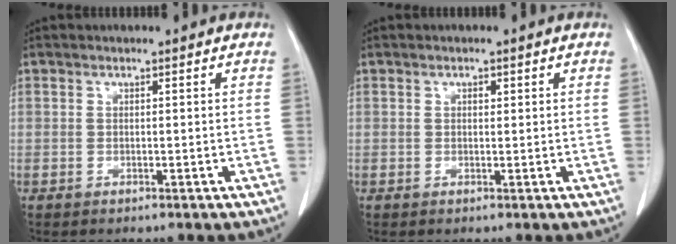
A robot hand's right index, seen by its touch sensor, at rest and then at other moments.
{"total": 0.8, "force": [0.3, 0.5, 0.5], "torque": [-0.010, 0.000, 0.005]}